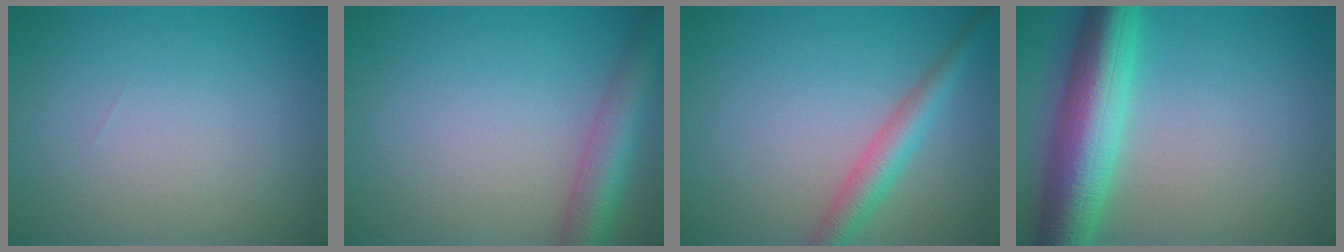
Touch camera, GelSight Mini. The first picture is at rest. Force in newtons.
{"total": 4.9, "press": 4.9, "slide": 0.2}
{"total": 3.3, "press": 3.3, "slide": 0.1}
{"total": 8.9, "press": 8.9, "slide": 0.0}